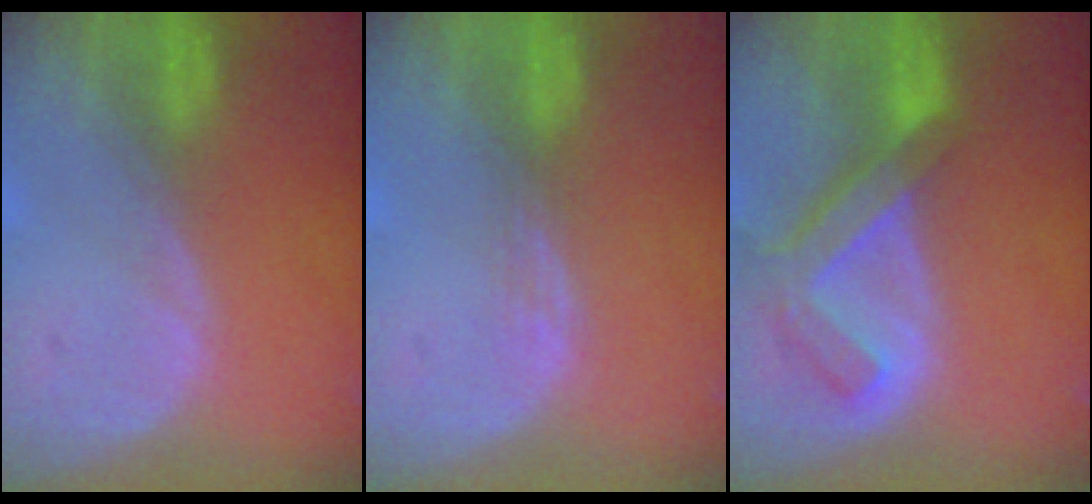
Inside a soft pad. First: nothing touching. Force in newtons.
{"total": 1.4, "press": 1.1, "slide": 0.9}
{"total": 7.6, "press": 6.6, "slide": 3.7}